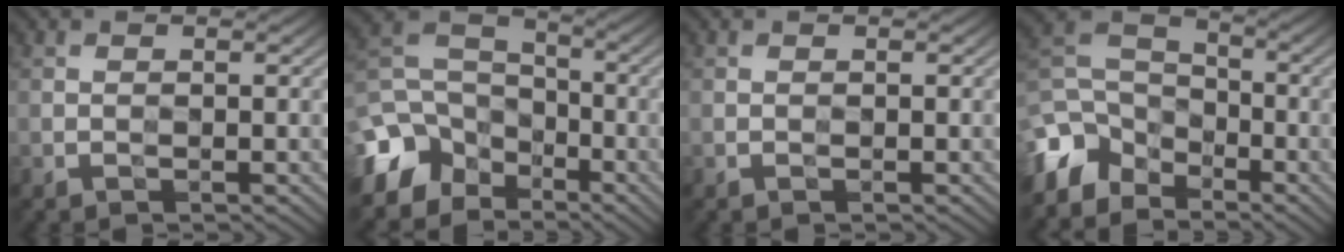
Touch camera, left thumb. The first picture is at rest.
{"total": 11.8, "force": [-6.9, 8.3, 4.7], "torque": [-0.161, -0.019, -0.132]}
{"total": 0.0}
{"total": 9.0, "force": [-6.0, 5.6, 3.5], "torque": [-0.103, -0.002, -0.138]}